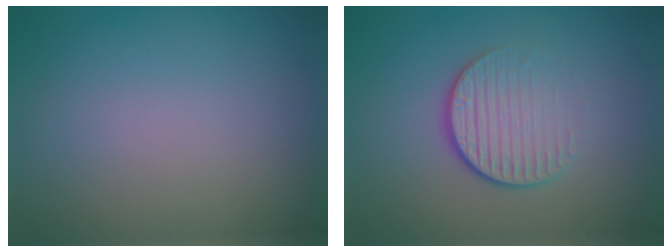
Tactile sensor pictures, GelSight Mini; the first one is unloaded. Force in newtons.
{"total": 4.2, "press": 2.6, "slide": 3.2}